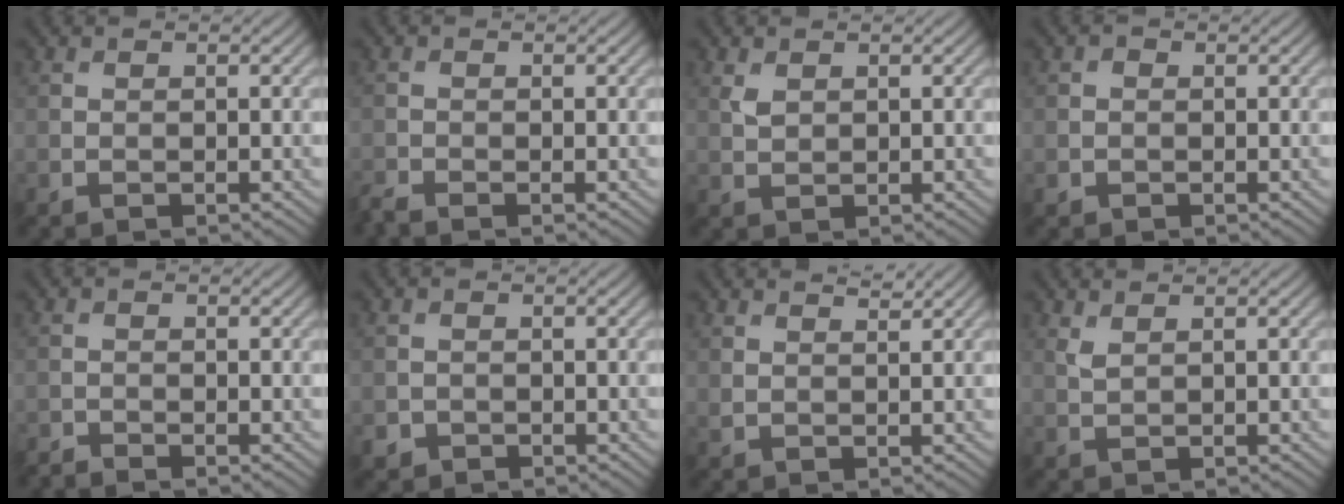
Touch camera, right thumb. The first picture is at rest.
{"total": 1.5, "force": [-1.3, 0.2, 0.5], "torque": [-0.016, -0.009, -0.035]}
{"total": 1.6, "force": [0.8, 1.0, 1.0], "torque": [-0.027, -0.001, 0.020]}
{"total": 0.9, "force": [-0.2, 0.9, 0.2], "torque": [-0.001, -0.002, -0.007]}
{"total": 1.2, "force": [-1.2, 0.0, 0.1], "torque": [0.000, -0.004, -0.028]}
{"total": 1.3, "force": [-0.7, 1.1, 0.1], "torque": [0.003, -0.004, -0.017]}
{"total": 1.6, "force": [1.5, 0.3, 0.6], "torque": [-0.020, 0.000, 0.031]}
{"total": 1.3, "force": [0.9, 0.4, 0.8], "torque": [-0.027, -0.001, 0.023]}